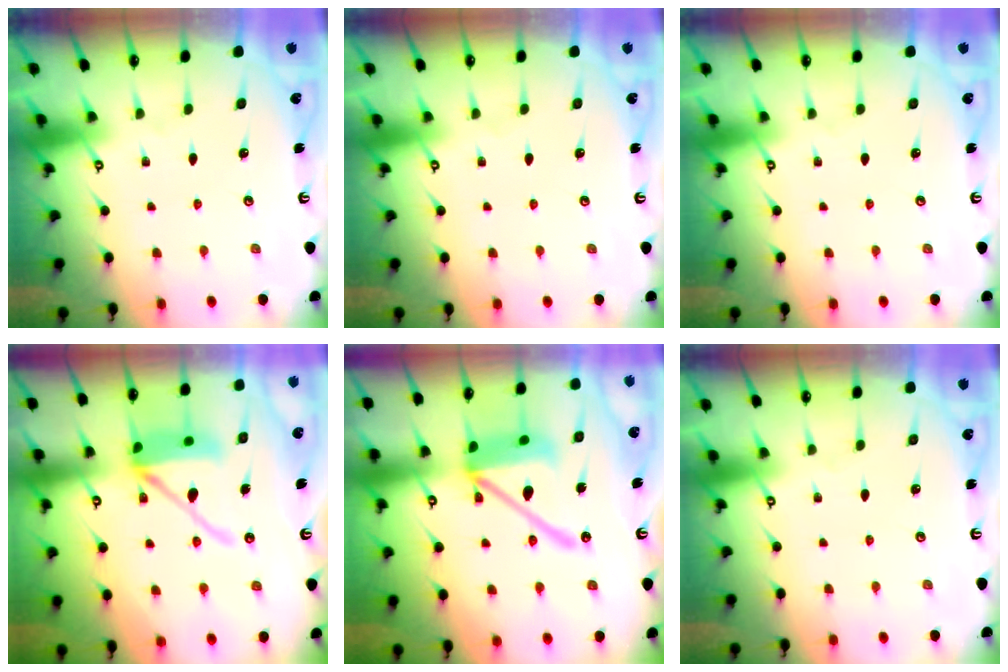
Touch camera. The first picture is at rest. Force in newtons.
{"total": 0.0}
{"total": 0.0}
{"total": 12.4, "press": 12.2, "slide": 2.2}
{"total": 16.6, "press": 16.5, "slide": 1.7}
{"total": 0.0}